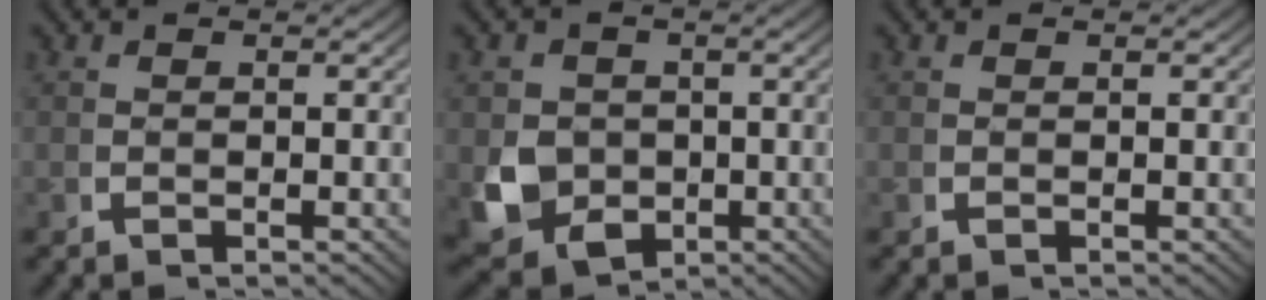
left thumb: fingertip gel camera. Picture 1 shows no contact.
{"total": 8.8, "force": [-1.8, 7.2, 4.8], "torque": [-0.109, -0.046, -0.011]}
{"total": 0.0}